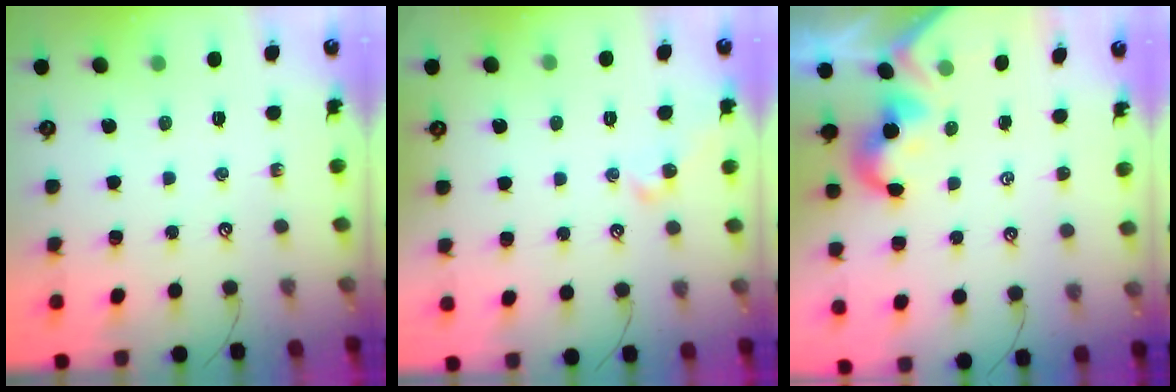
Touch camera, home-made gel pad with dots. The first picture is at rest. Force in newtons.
{"total": 2.1, "press": 2.0, "slide": 0.6}
{"total": 1.9, "press": 1.8, "slide": 0.5}